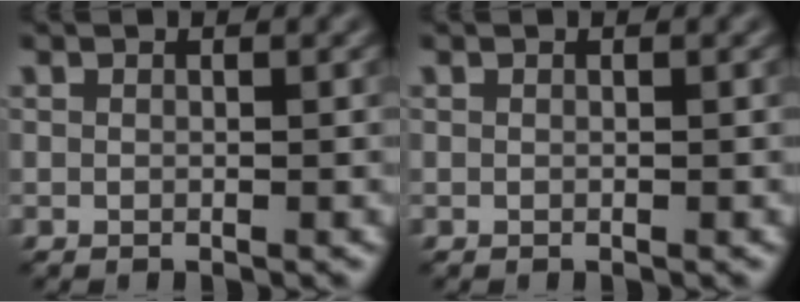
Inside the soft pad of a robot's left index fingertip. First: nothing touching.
{"total": 0.0}